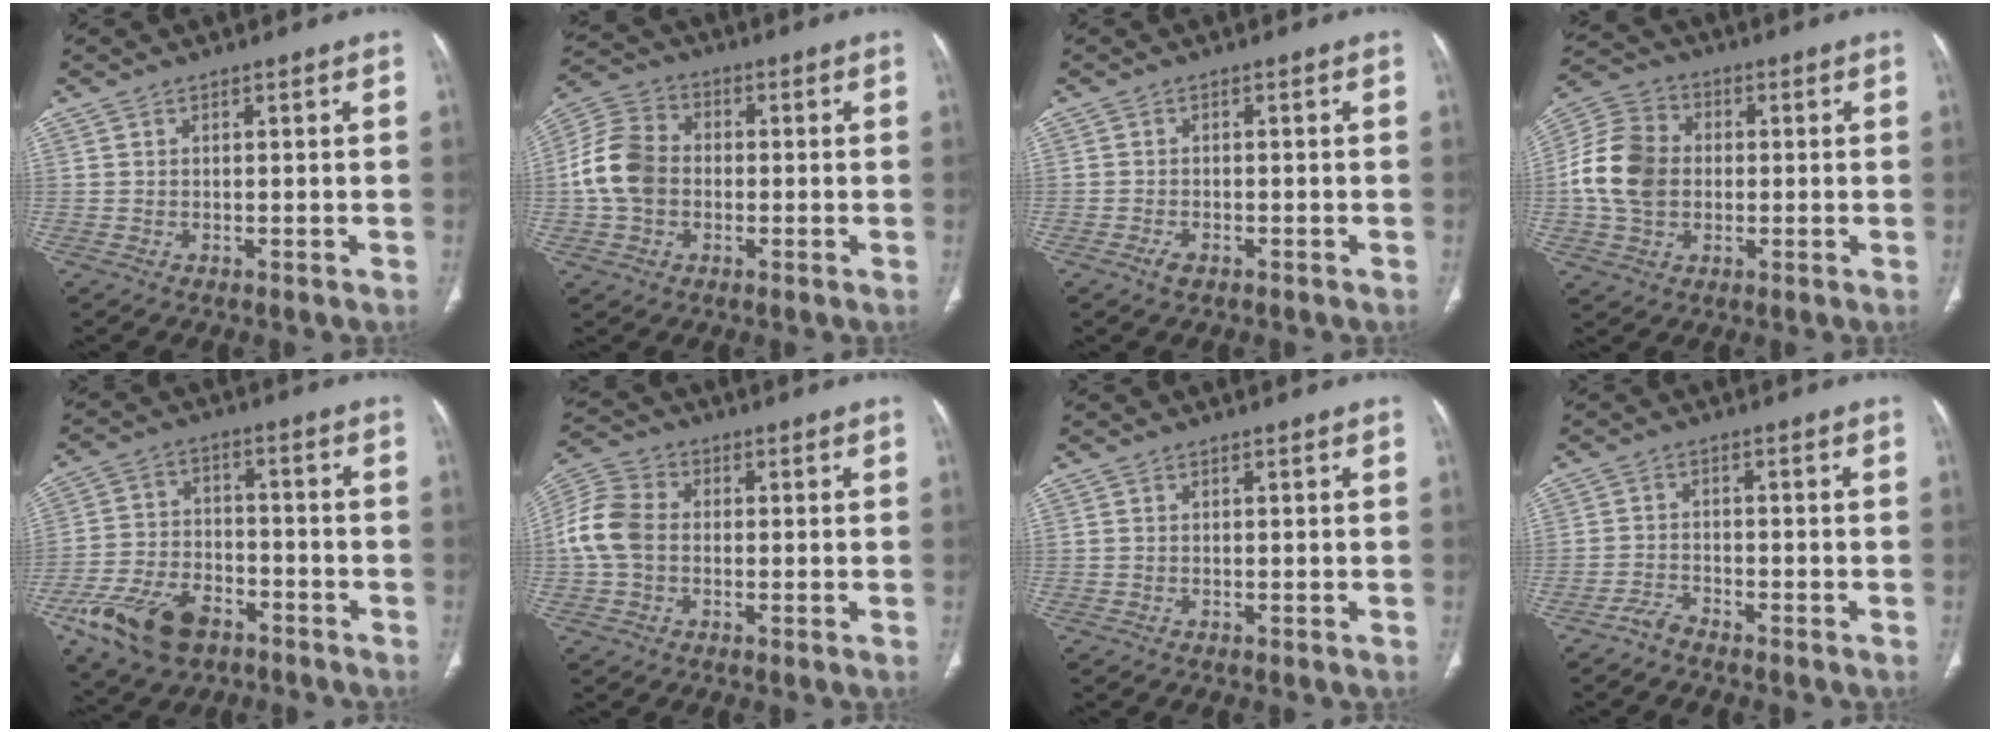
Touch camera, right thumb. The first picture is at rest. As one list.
[{"total": 10.7, "force": [-0.8, 8.3, 6.7], "torque": [-0.126, 0.027, -0.024]}, {"total": 1.7, "force": [-1.0, 0.9, 1.0], "torque": [-0.025, 0.004, -0.019]}, {"total": 12.7, "force": [-0.2, 9.9, 8.0], "torque": [-0.144, 0.022, -0.010]}, {"total": 14.5, "force": [-8.3, 8.3, 8.5], "torque": [-0.159, 0.030, -0.150]}, {"total": 9.3, "force": [-0.3, 7.0, 6.1], "torque": [-0.125, 0.024, -0.015]}, {"total": 0.0}, {"total": 2.4, "force": [-2.2, 0.6, 0.5], "torque": [-0.013, 0.011, -0.044]}]